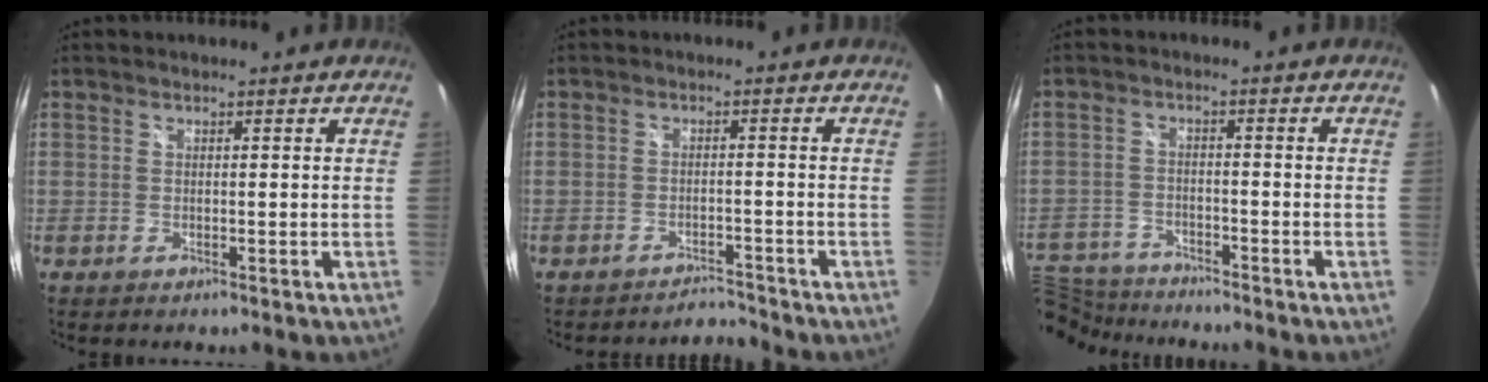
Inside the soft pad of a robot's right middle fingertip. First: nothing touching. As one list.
[{"total": 3.2, "force": [-3.2, 0.1, -0.3], "torque": [0.002, 0.002, -0.052]}, {"total": 12.1, "force": [-10.7, 4.3, 3.7], "torque": [-0.117, -0.009, -0.192]}]